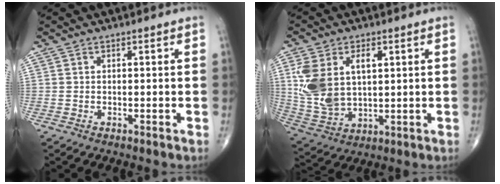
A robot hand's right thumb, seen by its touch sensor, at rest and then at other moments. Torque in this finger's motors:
{"motor_torque": [2.12, 2.17, 1.62, 0.41, 0.21]}